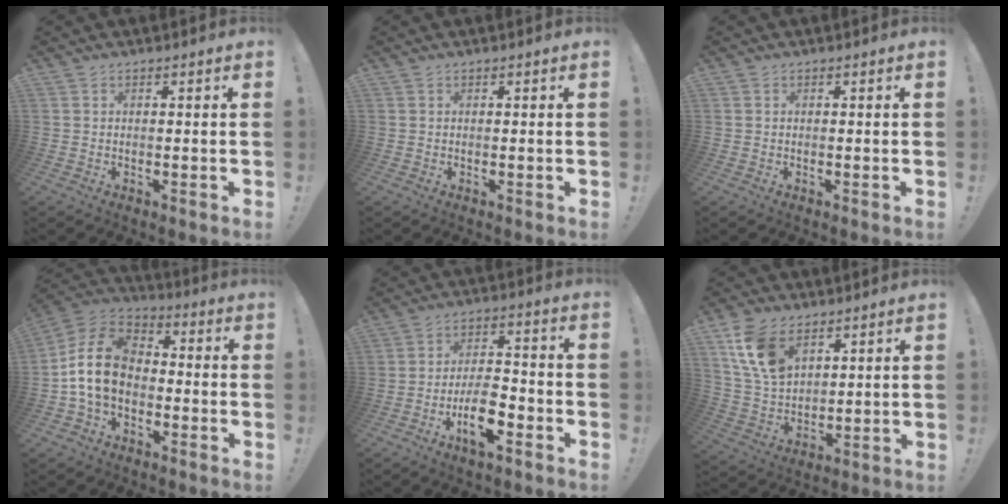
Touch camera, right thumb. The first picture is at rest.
{"total": 0.0}
{"total": 0.0}
{"total": 14.9, "force": [-1.0, 10.5, 10.5], "torque": [-0.191, 0.024, -0.011]}
{"total": 11.0, "force": [-5.5, 4.9, 8.1], "torque": [-0.137, 0.028, -0.099]}
{"total": 12.6, "force": [7.2, 7.6, 7.1], "torque": [-0.138, -0.024, 0.141]}